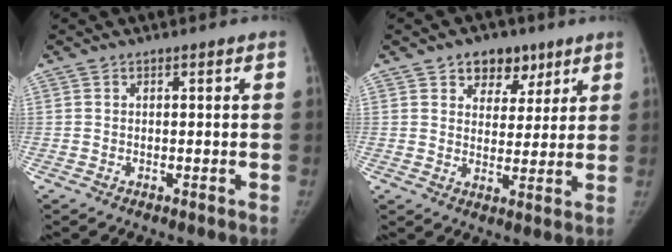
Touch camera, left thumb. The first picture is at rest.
{"total": 7.5, "force": [4.5, 5.3, 2.8], "torque": [0.002, -0.017, 0.065]}